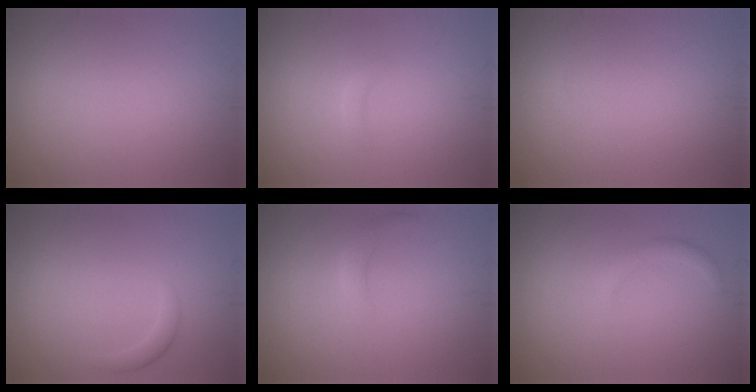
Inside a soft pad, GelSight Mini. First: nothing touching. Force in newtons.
{"total": 0.7, "press": 0.7, "slide": 0.1}
{"total": 0.0}
{"total": 1.1, "press": 1.1, "slide": 0.0}
{"total": 1.3, "press": 1.3, "slide": 0.1}
{"total": 1.0, "press": 1.0, "slide": 0.0}